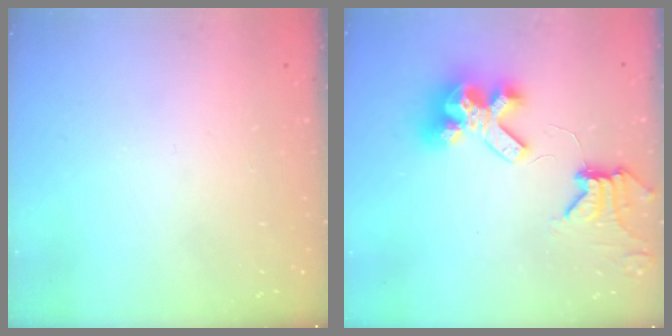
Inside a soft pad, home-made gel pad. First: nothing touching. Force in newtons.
{"total": 12.3, "press": 12.2, "slide": 1.5}